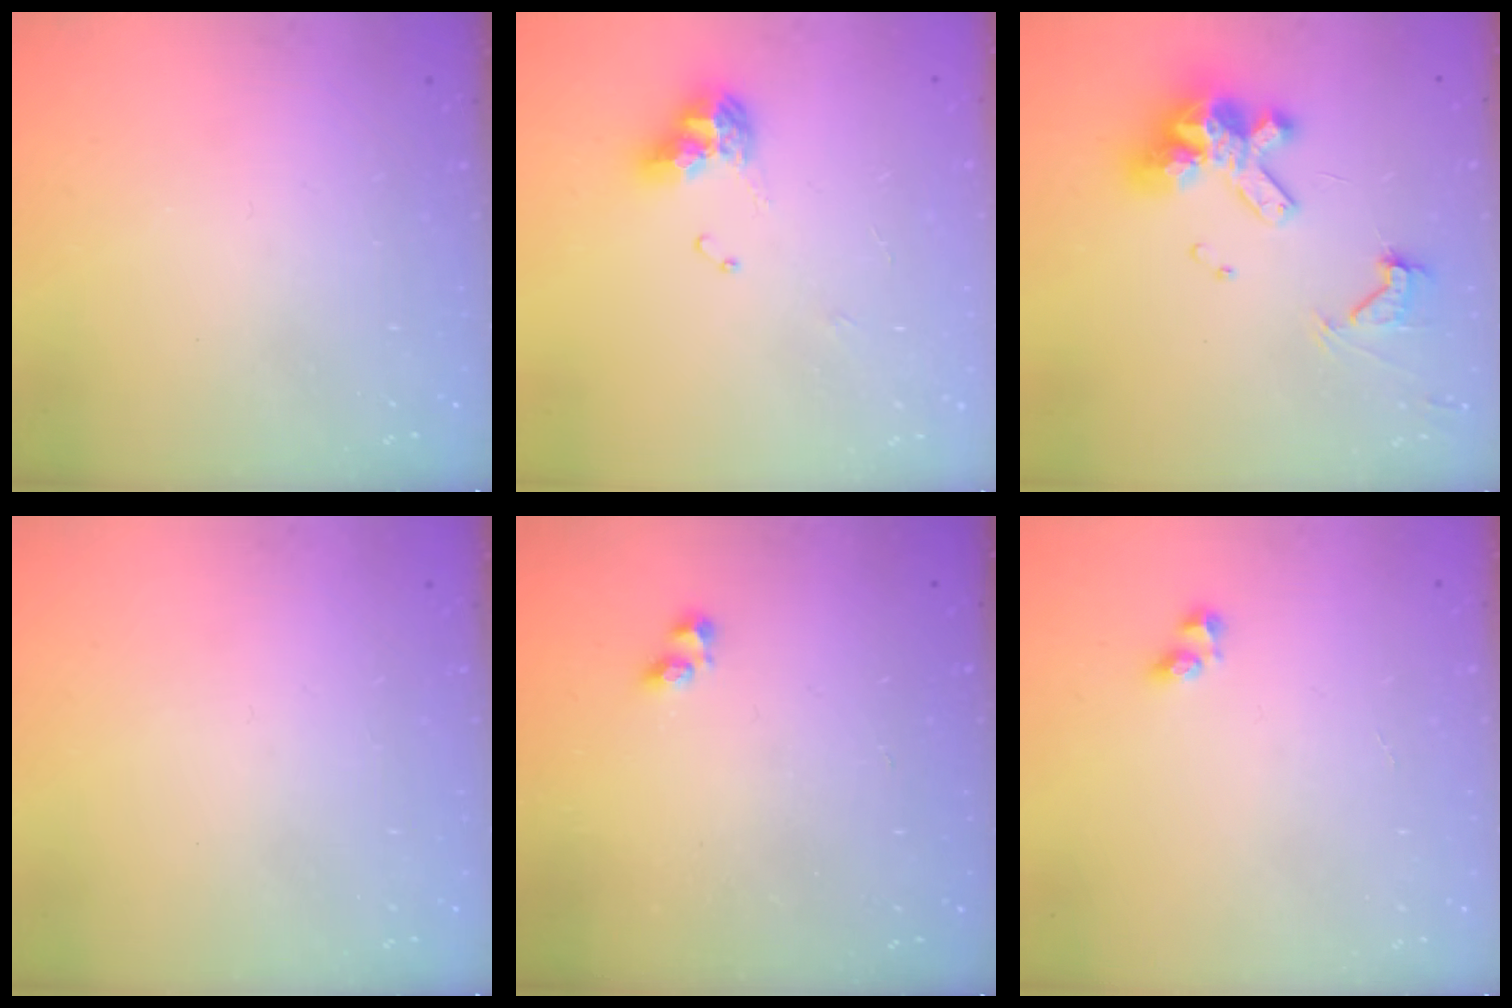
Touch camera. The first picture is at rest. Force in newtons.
{"total": 9.4, "press": 9.4, "slide": 1.1}
{"total": 16.0, "press": 15.9, "slide": 1.9}
{"total": 0.0}
{"total": 0.9, "press": 0.4, "slide": 0.8}
{"total": 2.5, "press": 2.2, "slide": 1.3}